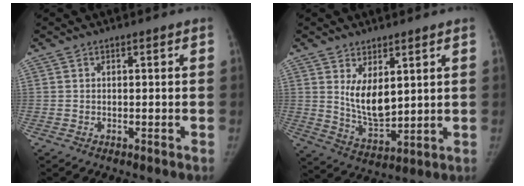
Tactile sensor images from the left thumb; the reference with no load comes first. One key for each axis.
{"total": 8.5, "fx": 2.8, "fy": 4.3, "fz": 6.7, "tx": -0.094, "ty": -0.035, "tz": 0.069}